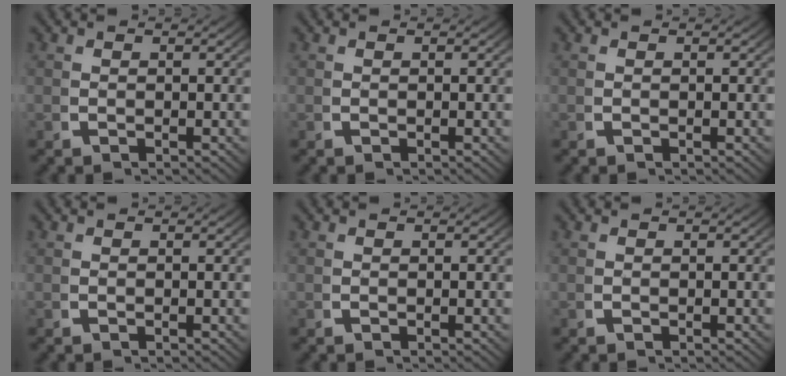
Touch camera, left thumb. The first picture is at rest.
{"total": 0.0}
{"total": 0.0}
{"total": 0.0}
{"total": 0.0}
{"total": 0.0}